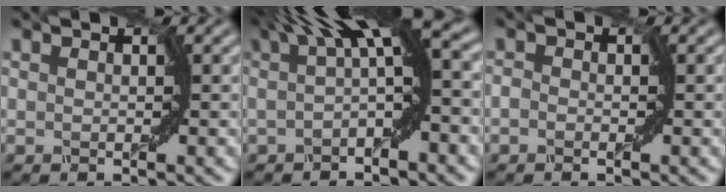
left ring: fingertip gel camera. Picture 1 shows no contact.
{"total": 7.2, "force": [1.8, 1.5, 6.8], "torque": [-0.097, 0.021, 0.018]}
{"total": 0.9, "force": [-0.5, 0.6, 0.5], "torque": [-0.008, 0.005, -0.012]}